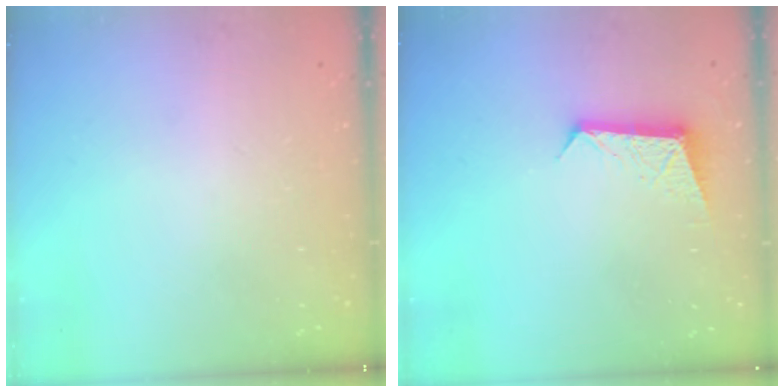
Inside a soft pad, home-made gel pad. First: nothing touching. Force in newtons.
{"total": 8.4, "press": 8.3, "slide": 0.4}